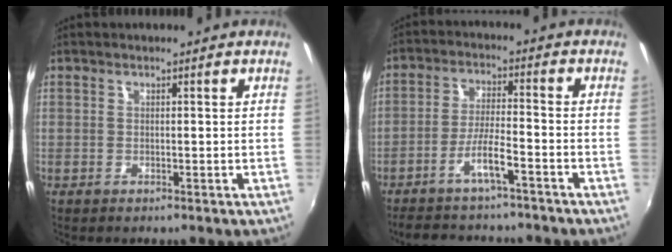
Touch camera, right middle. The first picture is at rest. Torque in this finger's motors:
{"motor_torque": [1.12, -1.02, 0.15, 0.08]}